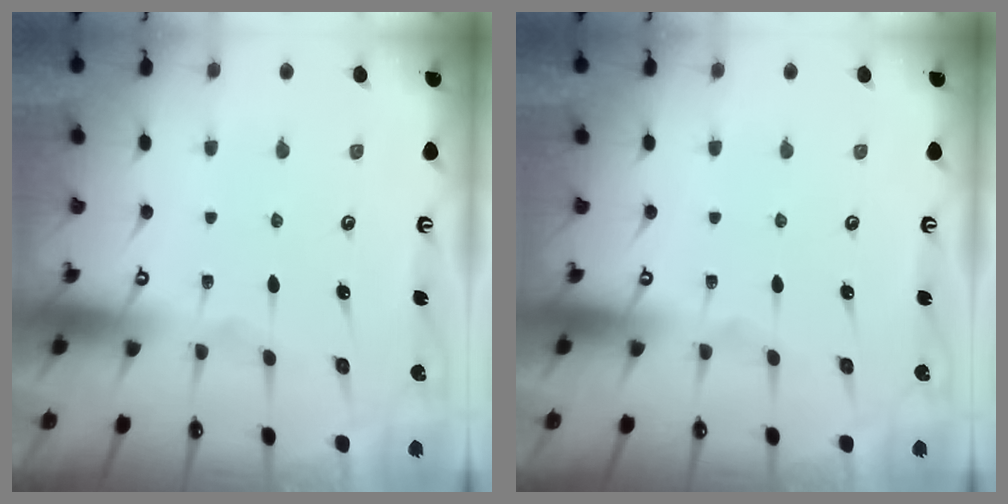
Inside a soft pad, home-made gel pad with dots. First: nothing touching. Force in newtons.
{"total": 0.0}